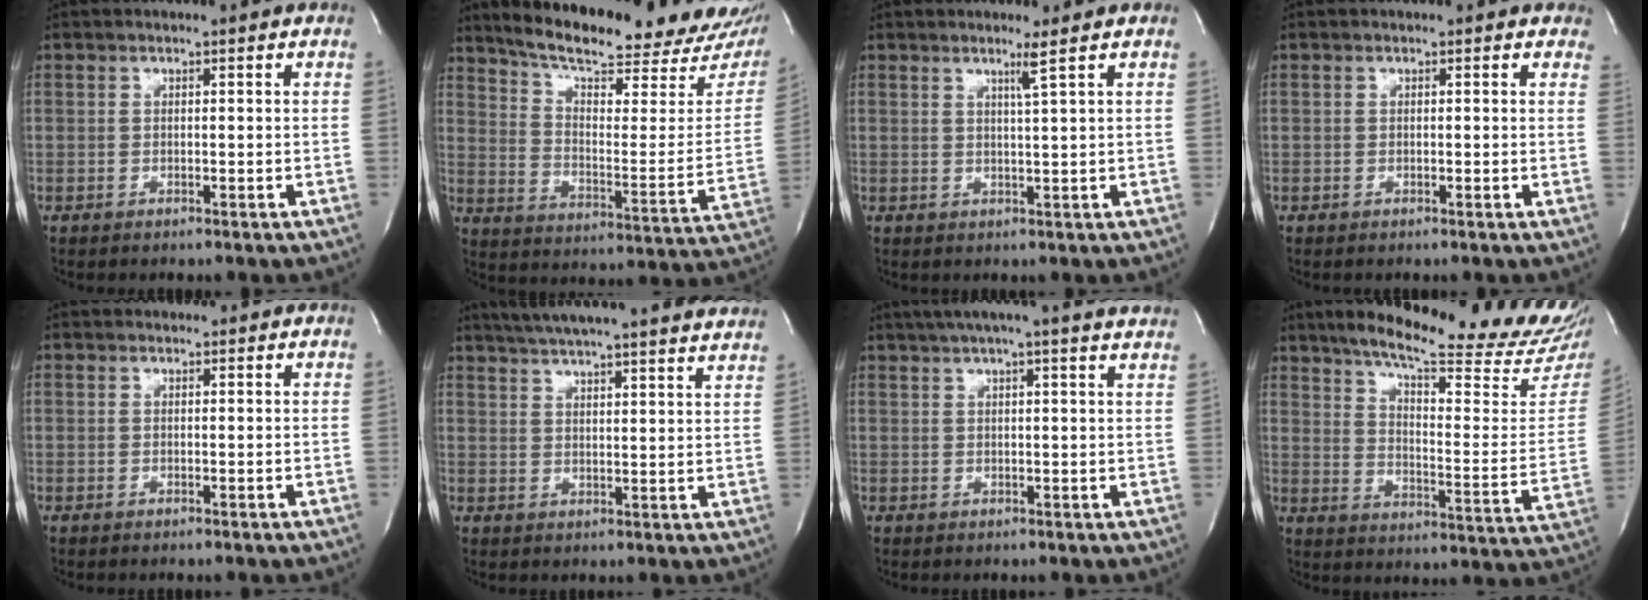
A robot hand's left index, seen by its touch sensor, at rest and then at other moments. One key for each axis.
{"total": 25.8, "fx": 22.7, "fy": 4.3, "fz": 11.3, "tx": -0.175, "ty": -0.075, "tz": 0.294}
{"total": 2.2, "fx": 1.3, "fy": -1.1, "fz": 1.5, "tx": -0.039, "ty": -0.014, "tz": 0.028}
{"total": 1.8, "fx": 1.5, "fy": 1.0, "fz": 0.3, "tx": 0.005, "ty": -0.004, "tz": -0.003}
{"total": 1.0, "fx": 0.9, "fy": 0.5, "fz": -0.1, "tx": -0.006, "ty": 0.009, "tz": 0.010}
{"total": 26.4, "fx": 24.1, "fy": 1.8, "fz": 10.7, "tx": -0.178, "ty": -0.022, "tz": 0.304}
{"total": 16.7, "fx": 14.8, "fy": -0.4, "fz": 7.7, "tx": -0.126, "ty": 0.007, "tz": 0.180}
{"total": 26.2, "fx": 22.8, "fy": 1.7, "fz": 12.7, "tx": -0.192, "ty": -0.089, "tz": 0.293}